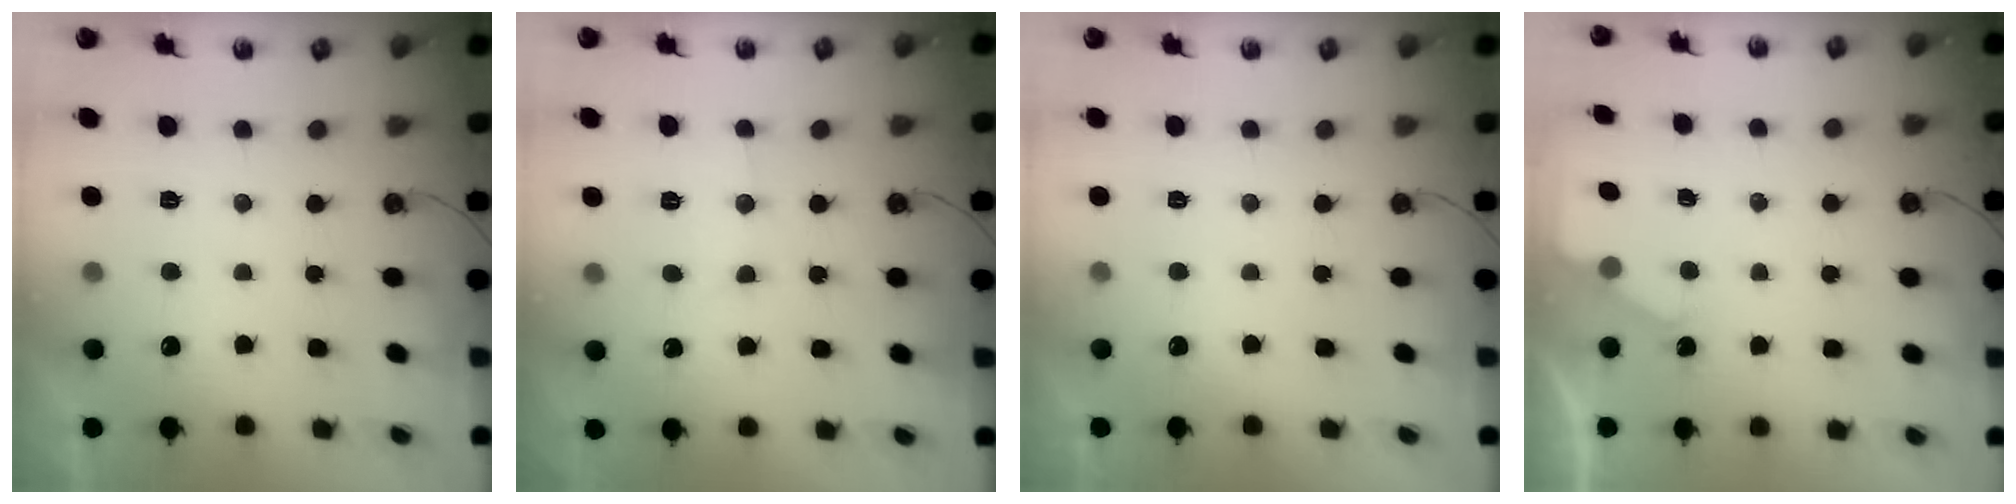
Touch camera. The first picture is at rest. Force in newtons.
{"total": 9.1, "press": 9.1, "slide": 0.5}
{"total": 0.0}
{"total": 1.8, "press": 1.7, "slide": 0.3}